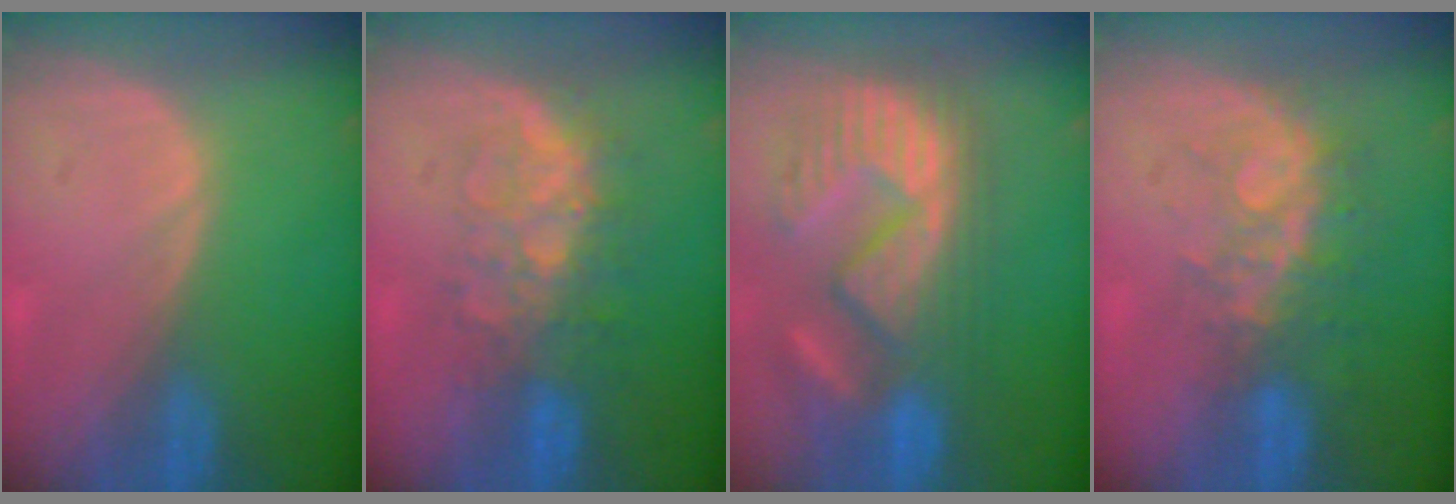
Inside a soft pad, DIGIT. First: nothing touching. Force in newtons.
{"total": 8.0, "press": 7.3, "slide": 3.2}
{"total": 11.6, "press": 11.1, "slide": 3.4}
{"total": 8.4, "press": 7.0, "slide": 4.7}